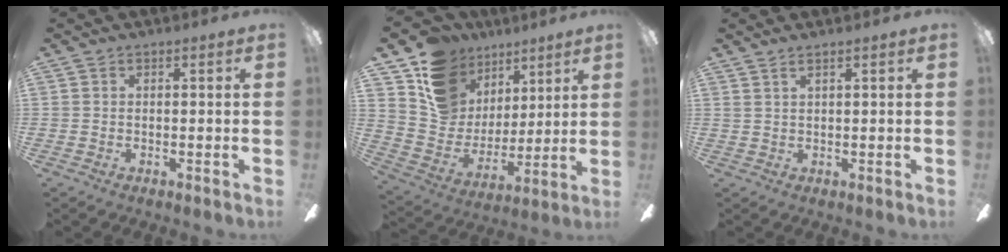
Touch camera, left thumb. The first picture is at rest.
{"total": 15.0, "force": [9.1, 11.0, 4.4], "torque": [-0.098, -0.054, 0.181]}
{"total": 1.4, "force": [1.2, -0.1, 0.7], "torque": [-0.017, -0.001, 0.022]}